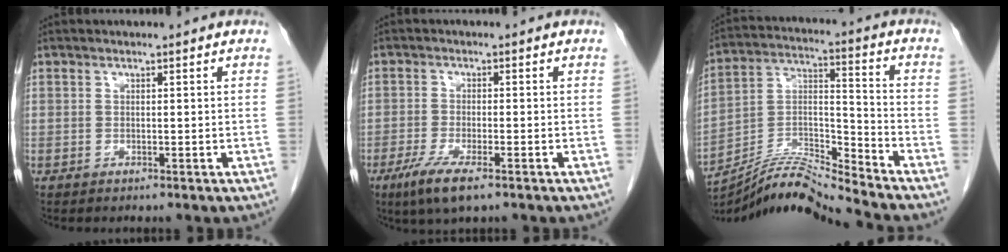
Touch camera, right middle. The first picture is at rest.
{"total": 6.0, "force": [-3.7, 0.9, 4.7], "torque": [-0.097, -0.018, -0.063]}
{"total": 12.0, "force": [-11.6, -1.8, 2.7], "torque": [-0.047, 0.027, -0.214]}